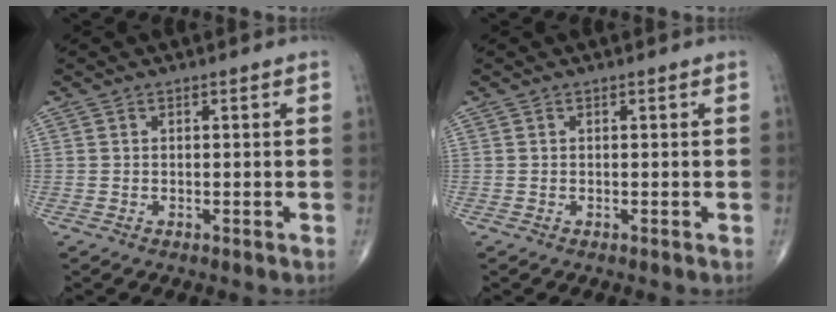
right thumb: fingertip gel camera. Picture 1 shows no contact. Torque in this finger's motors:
{"motor_torque": [0.00, 0.00, -0.02, 0.00, 0.00]}